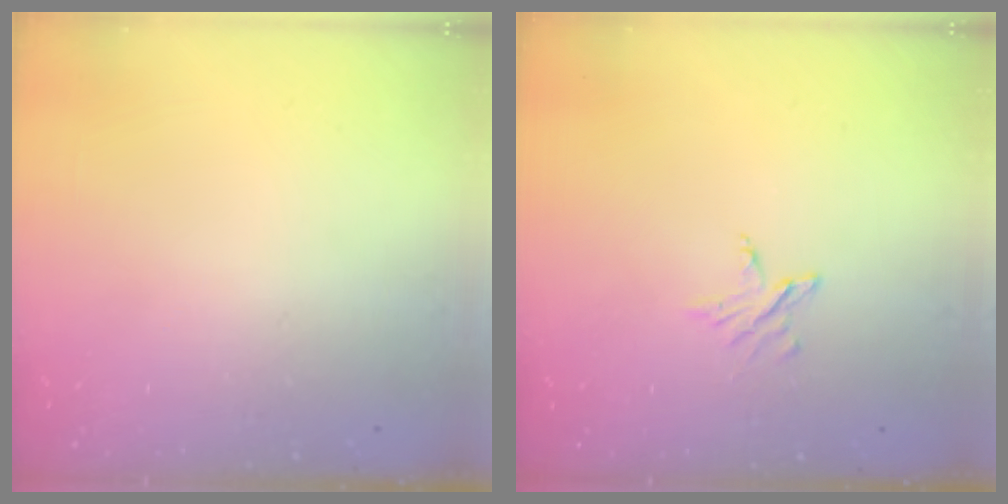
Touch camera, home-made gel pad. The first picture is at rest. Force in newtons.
{"total": 3.0, "press": 3.0, "slide": 0.3}